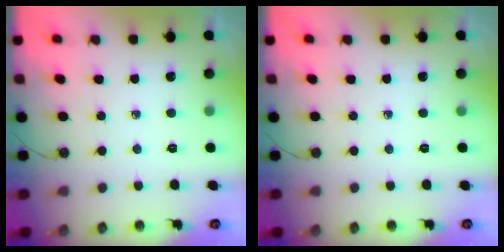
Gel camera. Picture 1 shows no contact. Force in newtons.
{"total": 0.0}